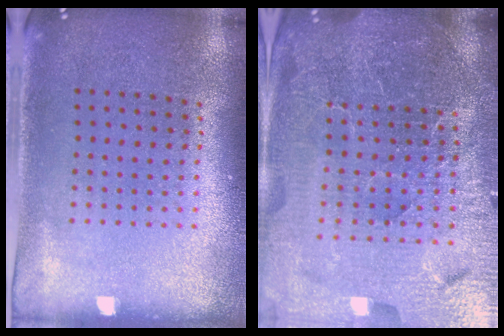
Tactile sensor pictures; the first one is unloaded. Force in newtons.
{"total": 6.2, "press": 5.5, "slide": 2.8}